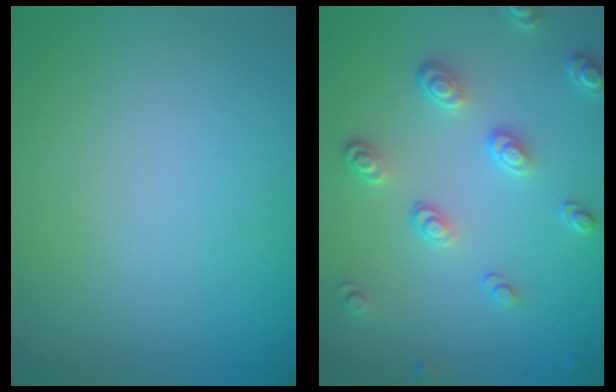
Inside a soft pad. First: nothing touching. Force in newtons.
{"total": 3.6, "press": 2.8, "slide": 2.3}